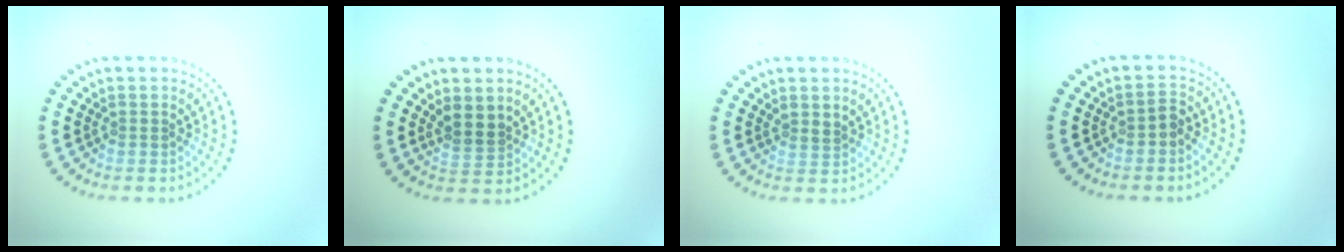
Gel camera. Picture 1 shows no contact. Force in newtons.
{"total": 1.8, "press": 1.4, "slide": 1.1}
{"total": 0.9, "press": 0.6, "slide": 0.7}
{"total": 1.1, "press": 1.0, "slide": 0.4}